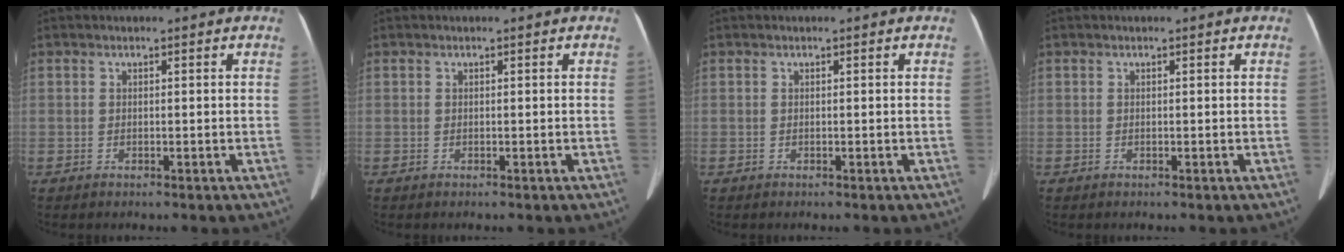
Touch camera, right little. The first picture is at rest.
{"total": 0.0}
{"total": 0.0}
{"total": 0.0}